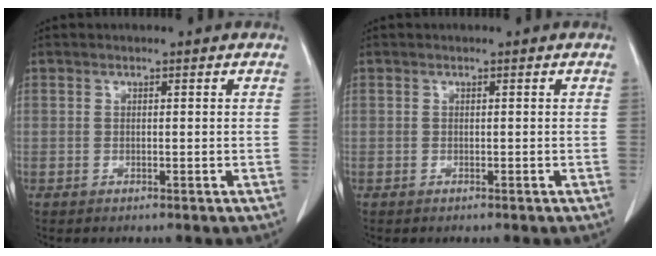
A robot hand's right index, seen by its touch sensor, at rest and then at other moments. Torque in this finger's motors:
{"motor_torque": [-0.02, 0.14, 0.05, 0.00]}